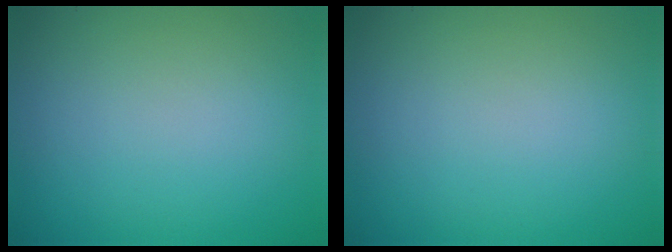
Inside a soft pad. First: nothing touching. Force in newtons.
{"total": 0.0}